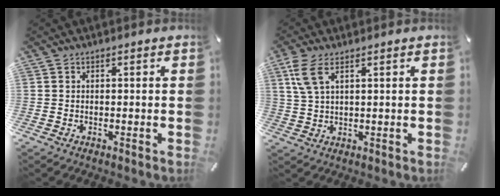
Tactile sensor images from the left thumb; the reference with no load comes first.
{"total": 6.2, "force": [2.8, 2.4, 5.0], "torque": [-0.111, -0.001, 0.052]}